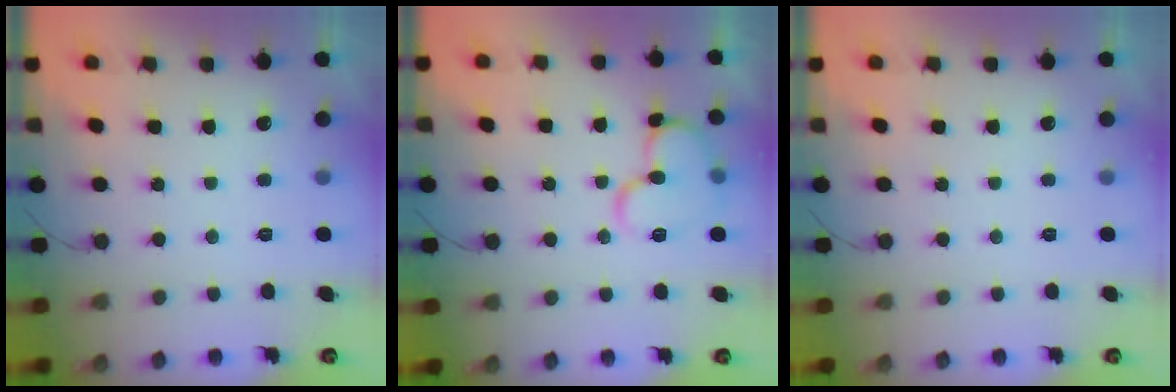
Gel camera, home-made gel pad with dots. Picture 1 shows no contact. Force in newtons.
{"total": 11.9, "press": 11.8, "slide": 1.4}
{"total": 0.0}